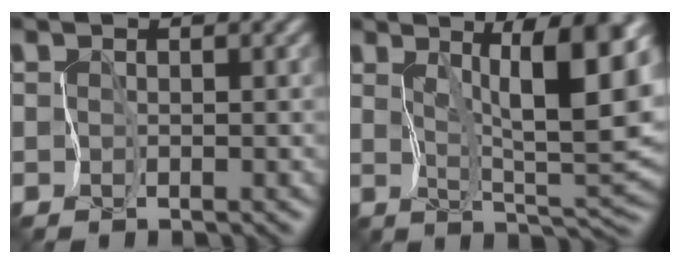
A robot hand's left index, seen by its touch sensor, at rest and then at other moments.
{"total": 9.8, "force": [3.4, 2.3, 8.9], "torque": [-0.128, -0.005, 0.056]}